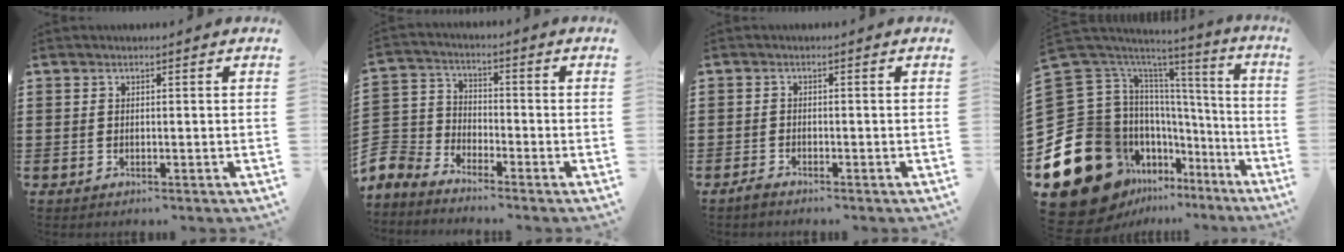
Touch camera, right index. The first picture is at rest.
{"total": 6.4, "force": [-5.7, 2.9, 0.8], "torque": [-0.057, 0.002, -0.127]}
{"total": 1.3, "force": [-1.2, 0.3, 0.1], "torque": [-0.006, 0.002, -0.026]}
{"total": 25.5, "force": [-8.8, 19.3, 14.2], "torque": [-0.330, -0.017, -0.094]}